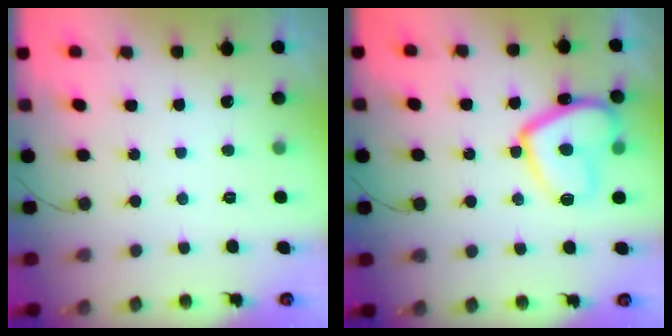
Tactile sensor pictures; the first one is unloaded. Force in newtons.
{"total": 14.7, "press": 14.6, "slide": 1.4}